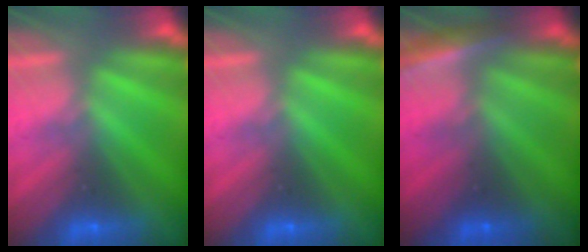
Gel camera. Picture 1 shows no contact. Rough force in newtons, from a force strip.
{"total": 0.0}
{"total": 2.9}